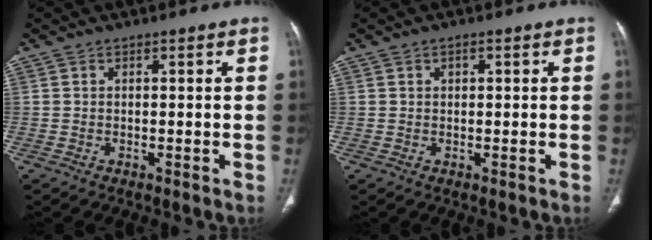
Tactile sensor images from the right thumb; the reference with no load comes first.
{"total": 1.2, "force": [0.4, 0.8, 0.7], "torque": [-0.007, 0.001, 0.005]}